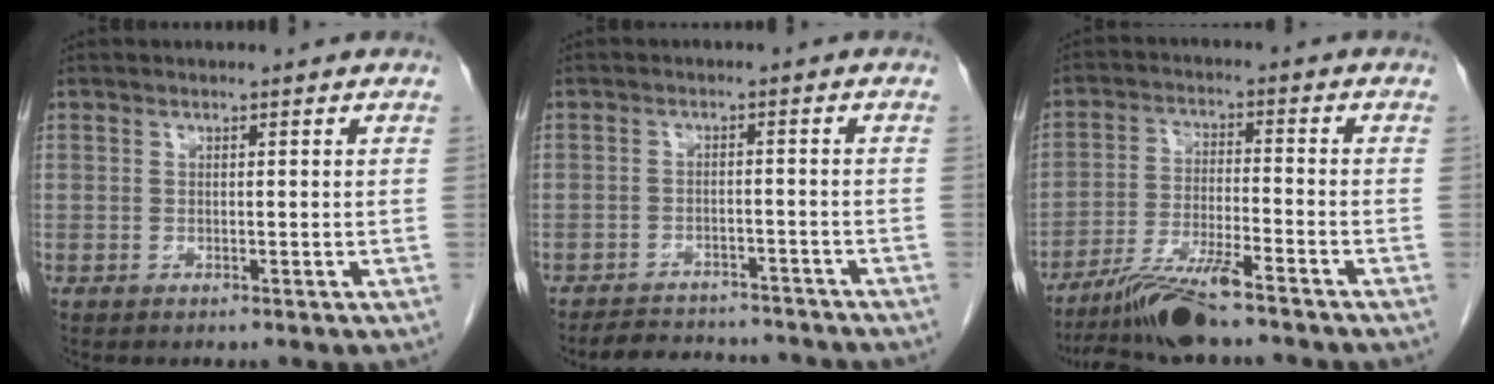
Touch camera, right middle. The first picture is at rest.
{"total": 10.0, "force": [-9.4, 2.6, 2.3], "torque": [-0.036, 0.007, -0.118]}
{"total": 9.6, "force": [-7.9, 0.0, 5.5], "torque": [-0.103, -0.024, -0.142]}